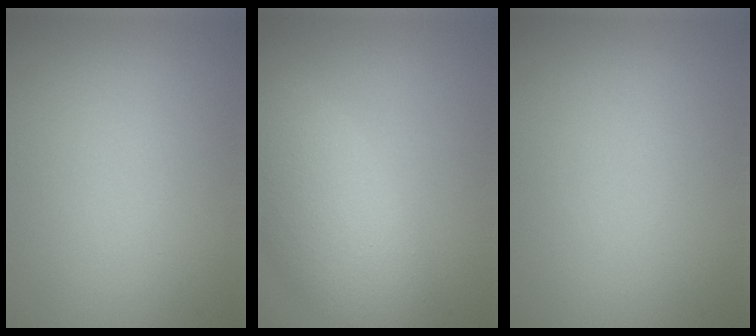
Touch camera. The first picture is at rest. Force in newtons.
{"total": 7.6, "press": 7.6, "slide": 0.5}
{"total": 0.0}